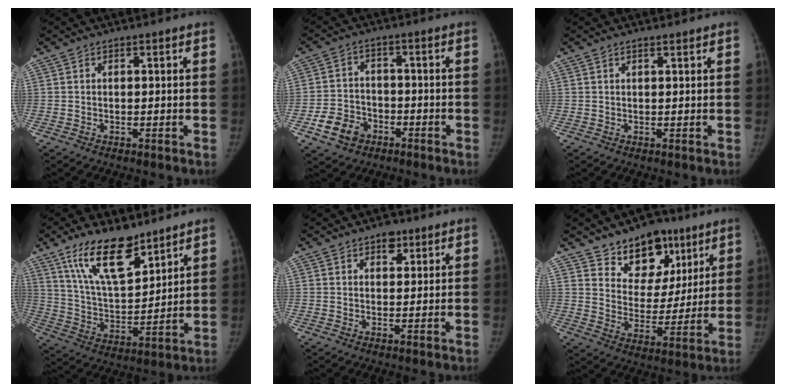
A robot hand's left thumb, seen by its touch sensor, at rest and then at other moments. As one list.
[{"total": 7.4, "force": [-3.8, 5.6, 2.9], "torque": [-0.033, 0.023, -0.064]}, {"total": 0.7, "force": [0.6, 0.2, 0.4], "torque": [-0.005, 0.000, 0.011]}, {"total": 15.8, "force": [10.9, 6.2, 9.6], "torque": [-0.133, -0.064, 0.208]}, {"total": 3.2, "force": [1.9, 2.0, 1.7], "torque": [-0.002, -0.007, 0.026]}, {"total": 14.1, "force": [9.3, 9.1, 5.5], "torque": [-0.026, -0.048, 0.152]}]